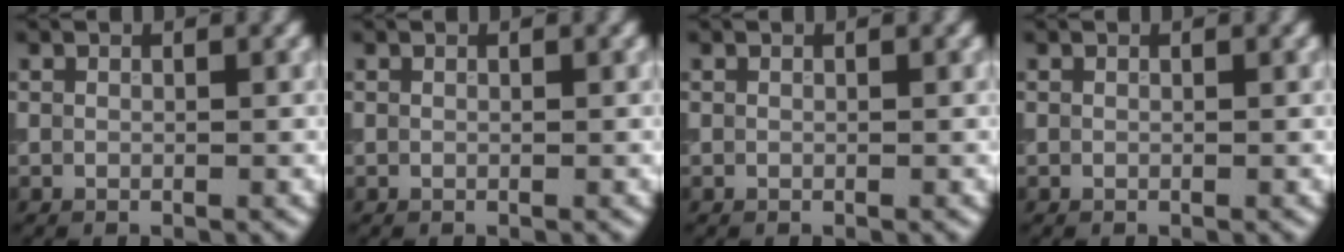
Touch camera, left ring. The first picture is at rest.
{"total": 0.0}
{"total": 0.0}
{"total": 0.0}